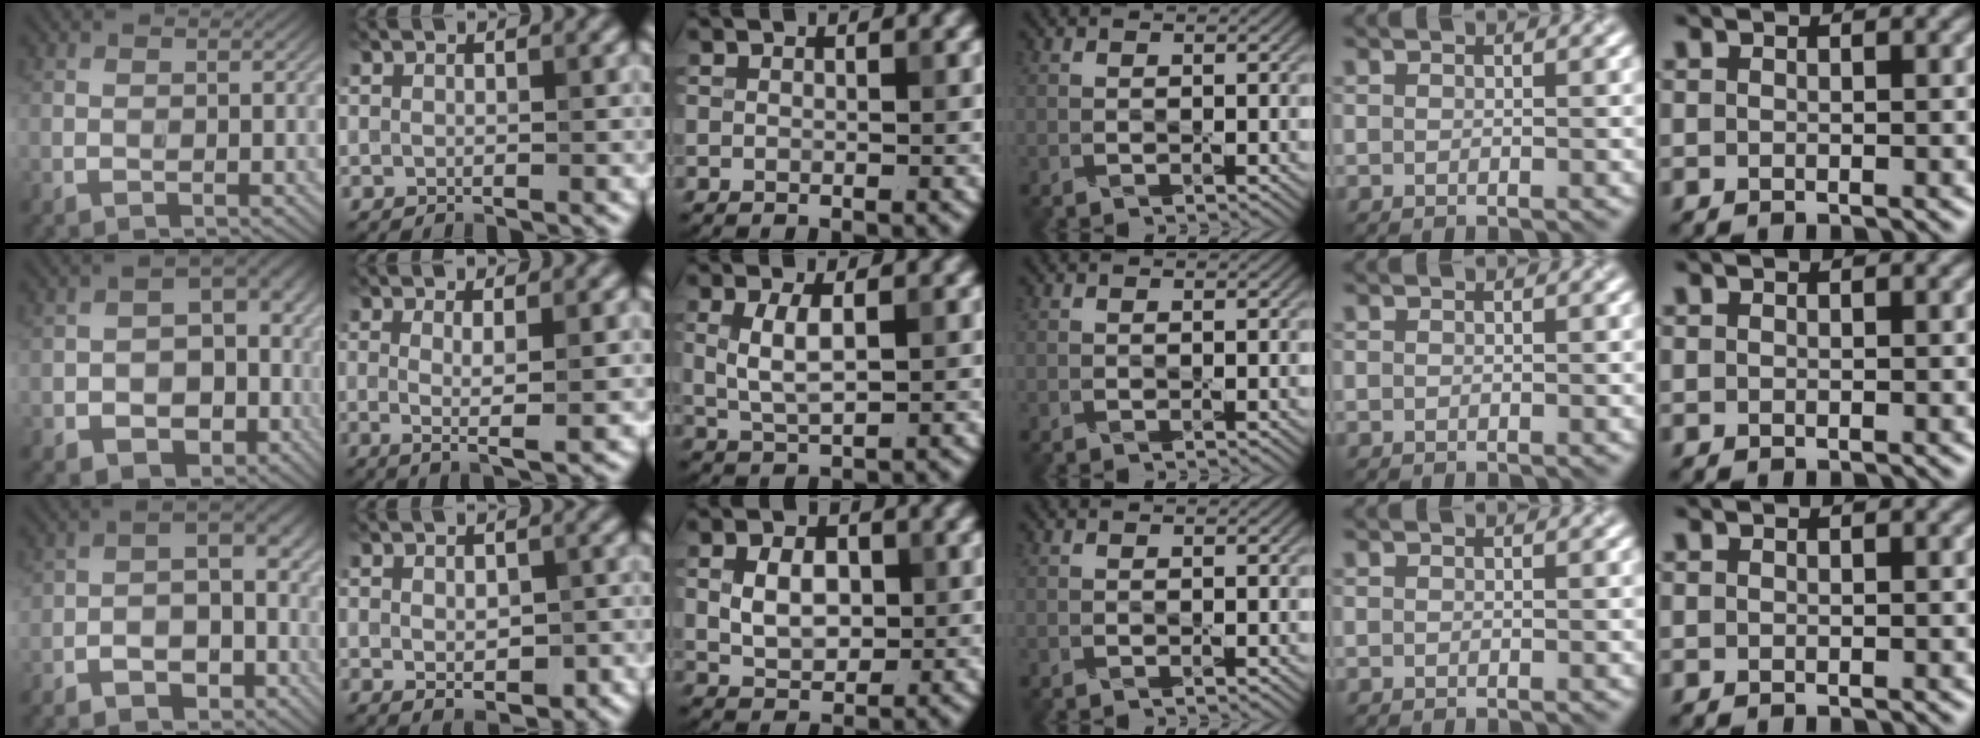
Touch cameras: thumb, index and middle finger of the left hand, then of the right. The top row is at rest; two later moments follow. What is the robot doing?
{"motion": "wipe", "object": "phone"}